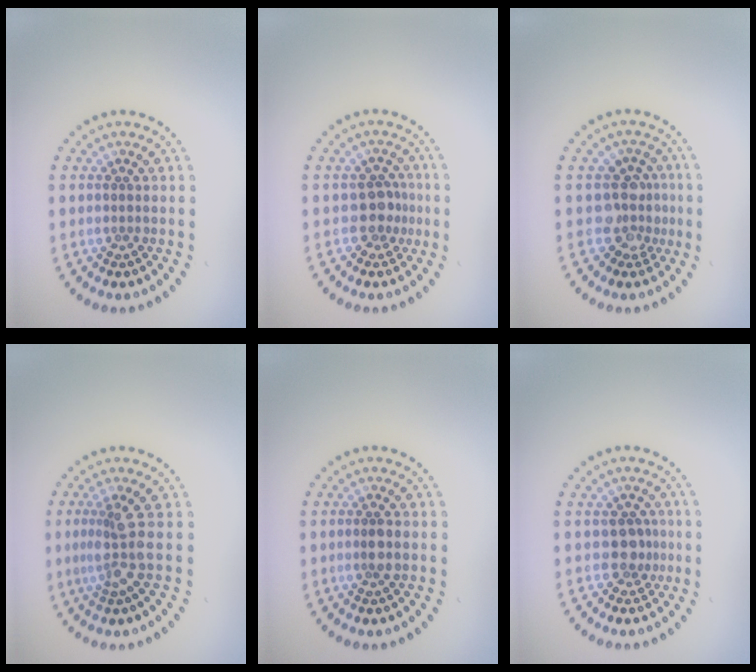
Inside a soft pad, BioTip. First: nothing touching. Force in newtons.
{"total": 2.3, "press": 1.9, "slide": 1.4}
{"total": 3.2, "press": 2.4, "slide": 2.2}
{"total": 2.7, "press": 2.0, "slide": 1.8}
{"total": 1.7, "press": 1.5, "slide": 0.7}
{"total": 2.0, "press": 1.7, "slide": 1.2}